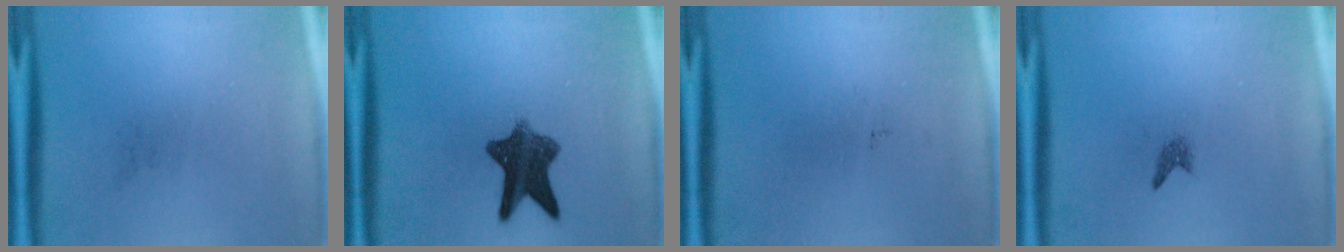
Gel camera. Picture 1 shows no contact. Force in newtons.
{"total": 9.2}
{"total": 0.0}
{"total": 0.9}